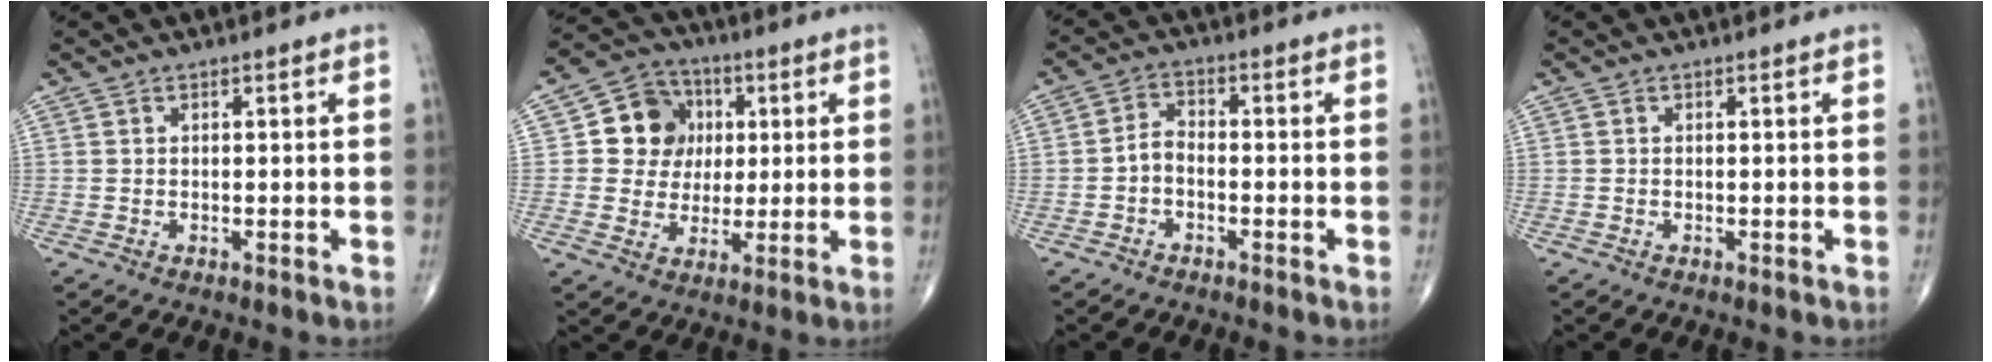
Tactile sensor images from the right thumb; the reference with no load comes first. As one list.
[{"total": 10.6, "force": [2.0, 9.6, 4.0], "torque": [-0.018, 0.004, 0.030]}, {"total": 3.3, "force": [-1.3, 2.1, 2.2], "torque": [-0.036, 0.020, -0.033]}, {"total": 0.0}]